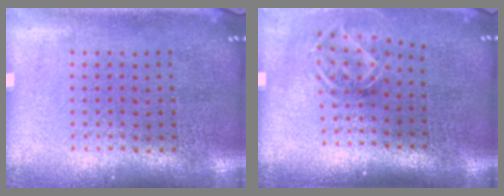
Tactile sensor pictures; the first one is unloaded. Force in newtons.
{"total": 1.8, "press": 1.3, "slide": 1.3}